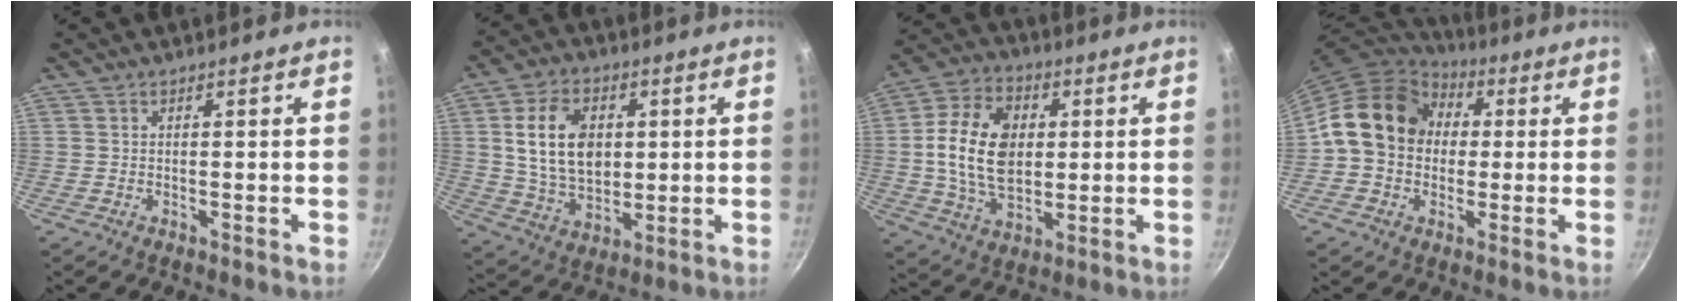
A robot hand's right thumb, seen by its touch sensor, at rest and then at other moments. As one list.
[{"total": 14.3, "force": [2.5, 9.9, 10.0], "torque": [-0.153, -0.008, 0.050]}, {"total": 16.0, "force": [1.6, 10.8, 11.7], "torque": [-0.193, 0.001, 0.024]}, {"total": 15.9, "force": [1.7, 13.1, 9.0], "torque": [-0.122, 0.031, 0.013]}]